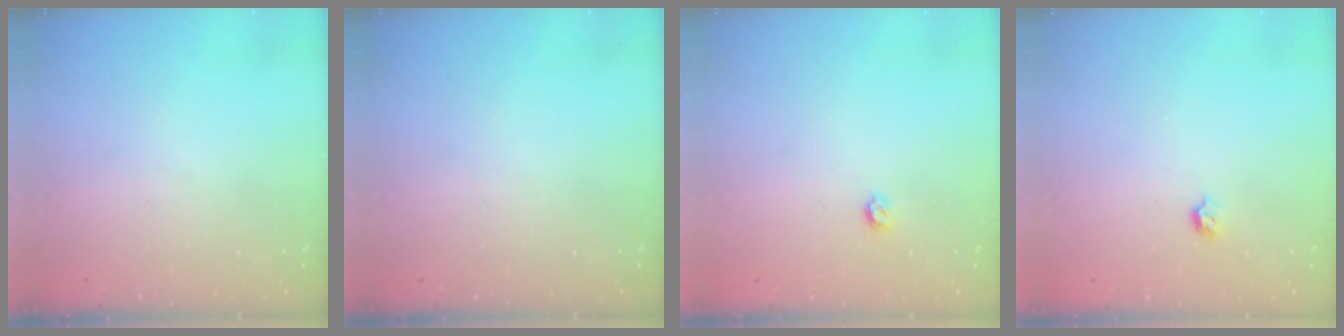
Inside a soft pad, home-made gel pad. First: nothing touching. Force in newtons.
{"total": 0.0}
{"total": 3.2, "press": 3.2, "slide": 0.3}
{"total": 4.0, "press": 3.9, "slide": 0.7}